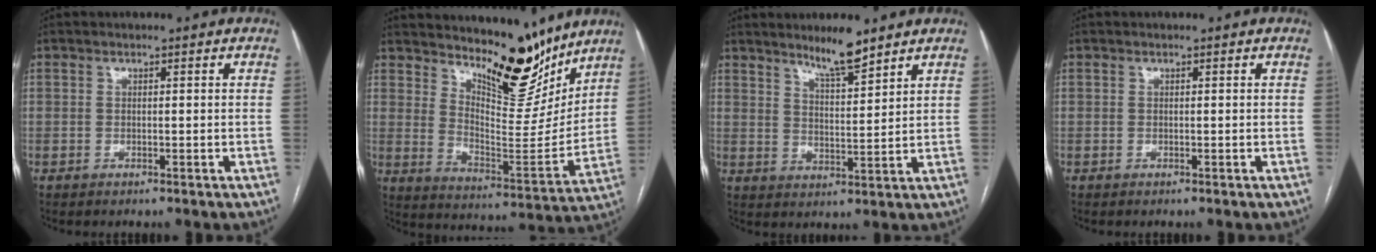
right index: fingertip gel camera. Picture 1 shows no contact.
{"total": 14.7, "force": [12.4, 3.9, 6.8], "torque": [-0.104, -0.035, 0.198]}
{"total": 6.4, "force": [5.3, 0.4, 3.6], "torque": [-0.066, -0.010, 0.095]}
{"total": 0.0}